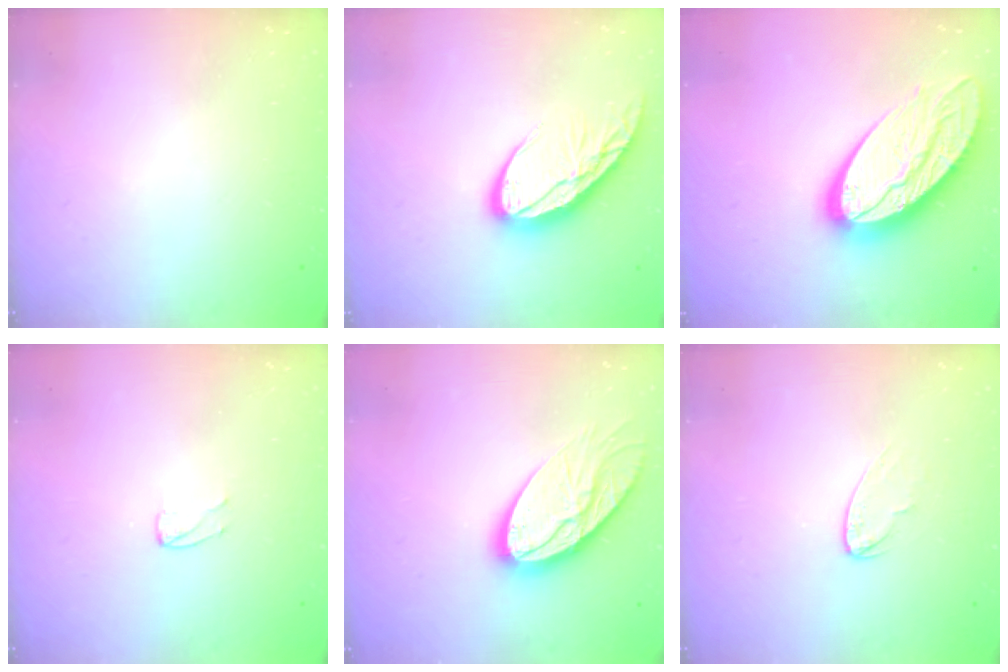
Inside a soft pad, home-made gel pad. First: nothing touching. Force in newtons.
{"total": 11.8, "press": 11.7, "slide": 1.2}
{"total": 20.3, "press": 20.2, "slide": 1.6}
{"total": 3.0, "press": 3.0, "slide": 0.3}
{"total": 16.3, "press": 16.3, "slide": 1.3}
{"total": 5.1, "press": 5.1, "slide": 0.4}